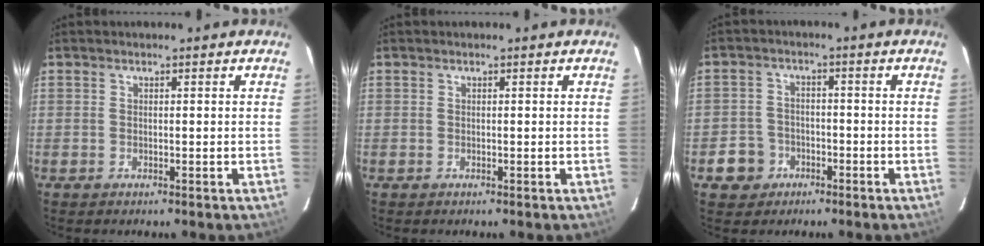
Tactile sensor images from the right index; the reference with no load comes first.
{"total": 0.0}
{"total": 5.5, "force": [-2.7, 4.8, 0.7], "torque": [-0.026, 0.018, -0.042]}